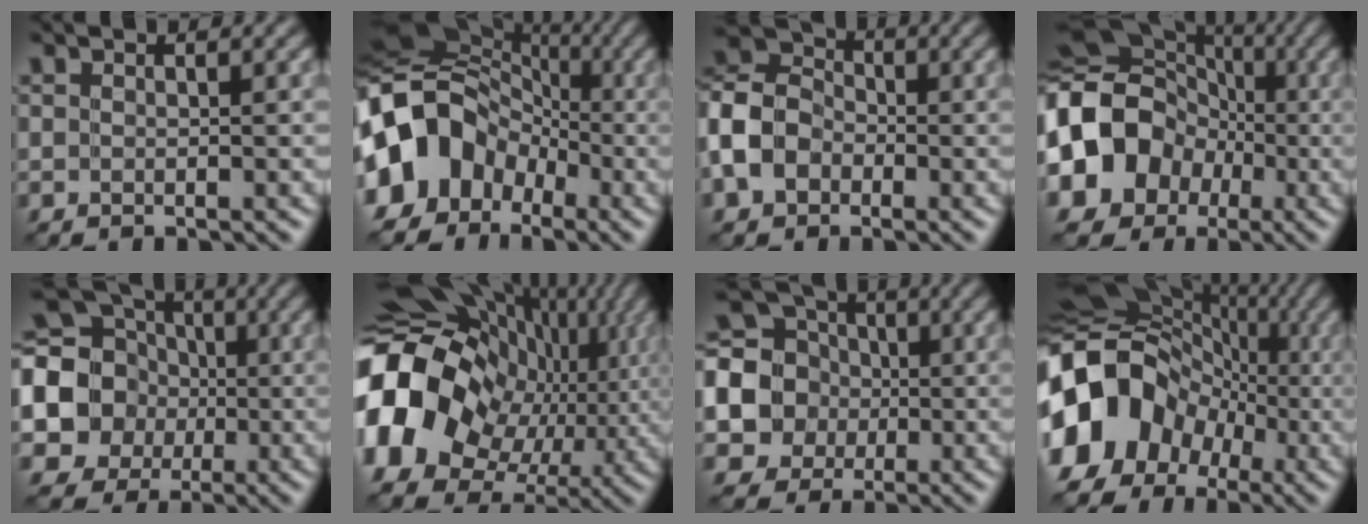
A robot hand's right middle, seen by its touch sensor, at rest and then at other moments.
{"total": 12.7, "force": [-4.0, 10.1, 6.6], "torque": [-0.130, -0.006, -0.096]}
{"total": 7.2, "force": [-2.6, 5.4, 3.9], "torque": [-0.091, 0.003, -0.069]}
{"total": 13.9, "force": [-2.7, 12.0, 6.3], "torque": [-0.122, -0.011, -0.091]}
{"total": 12.9, "force": [-0.5, 11.6, 5.5], "torque": [-0.139, -0.002, -0.041]}
{"total": 20.2, "force": [0.6, 16.1, 12.2], "torque": [-0.247, -0.008, 0.001]}
{"total": 8.8, "force": [-0.9, 7.9, 3.7], "torque": [-0.085, -0.003, -0.045]}
{"total": 17.7, "force": [-3.5, 14.9, 8.9], "torque": [-0.164, 0.000, -0.095]}